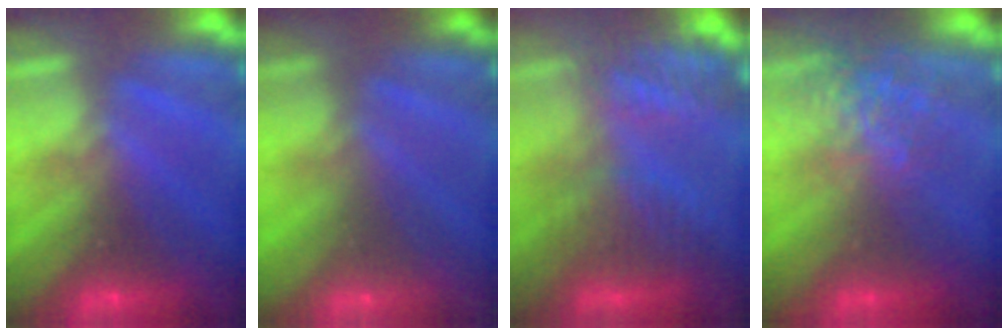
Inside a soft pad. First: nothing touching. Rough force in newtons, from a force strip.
{"total": 2.9}
{"total": 4.4}
{"total": 3.3}